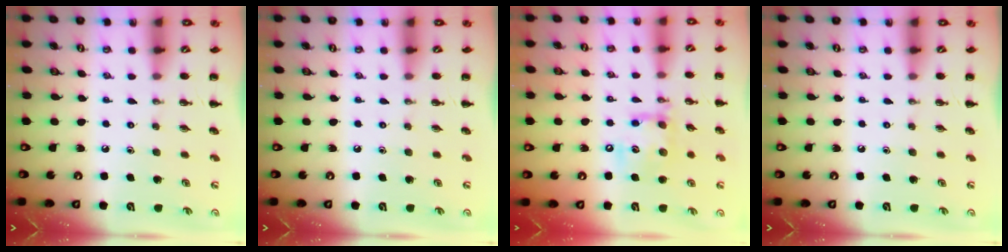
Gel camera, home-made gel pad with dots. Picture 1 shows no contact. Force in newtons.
{"total": 0.0}
{"total": 13.4, "press": 13.2, "slide": 2.5}
{"total": 0.0}